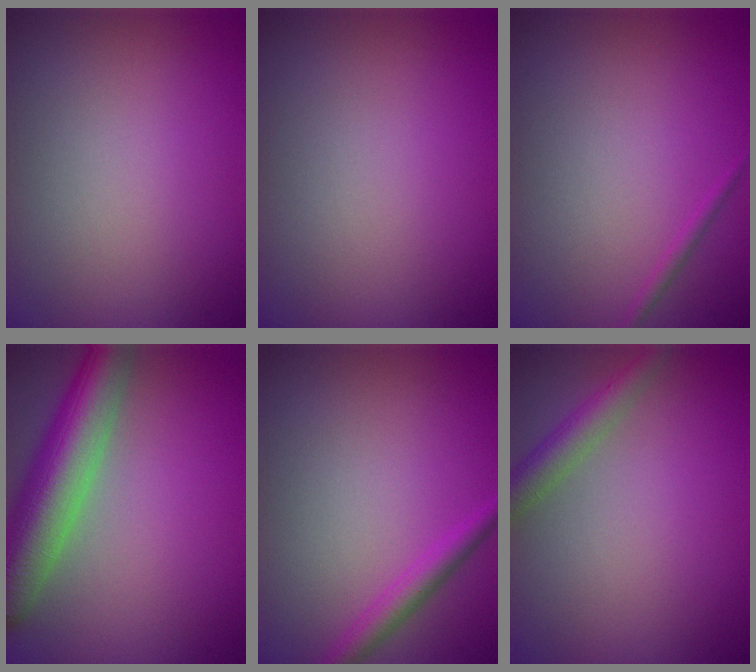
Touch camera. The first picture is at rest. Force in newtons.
{"total": 0.0}
{"total": 0.6, "press": 0.6, "slide": 0.1}
{"total": 7.9, "press": 7.9, "slide": 0.5}
{"total": 2.1, "press": 2.1, "slide": 0.1}
{"total": 2.6, "press": 2.6, "slide": 0.1}